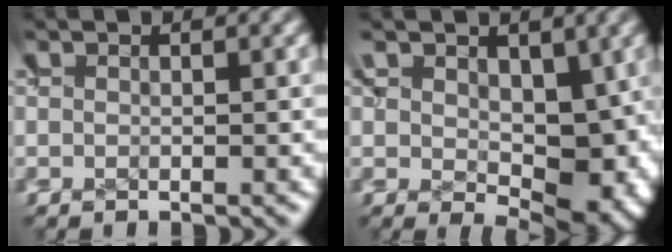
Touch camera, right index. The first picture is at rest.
{"total": 5.6, "force": [-0.7, 3.5, 4.3], "torque": [-0.075, -0.037, 0.005]}